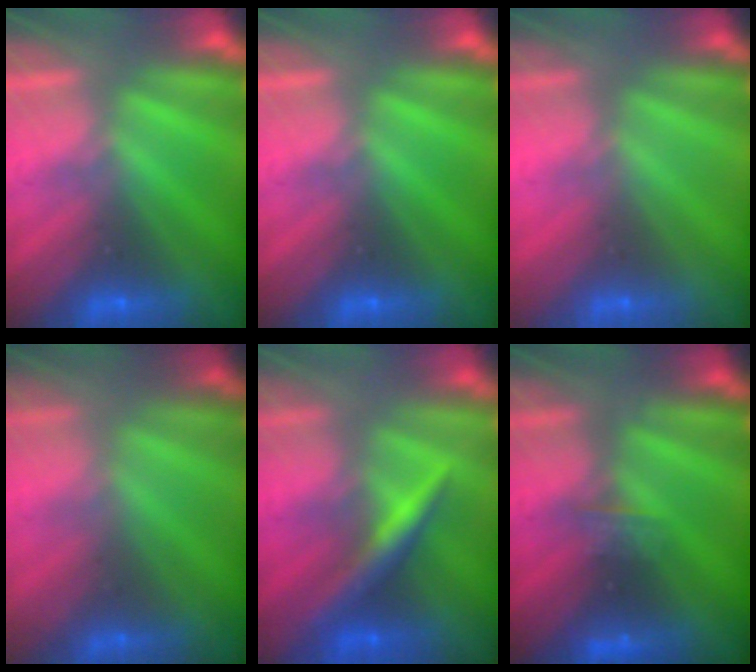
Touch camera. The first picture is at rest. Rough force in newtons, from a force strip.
{"total": 0.0}
{"total": 2.9}
{"total": 1.8}
{"total": 2.4}
{"total": 2.5}